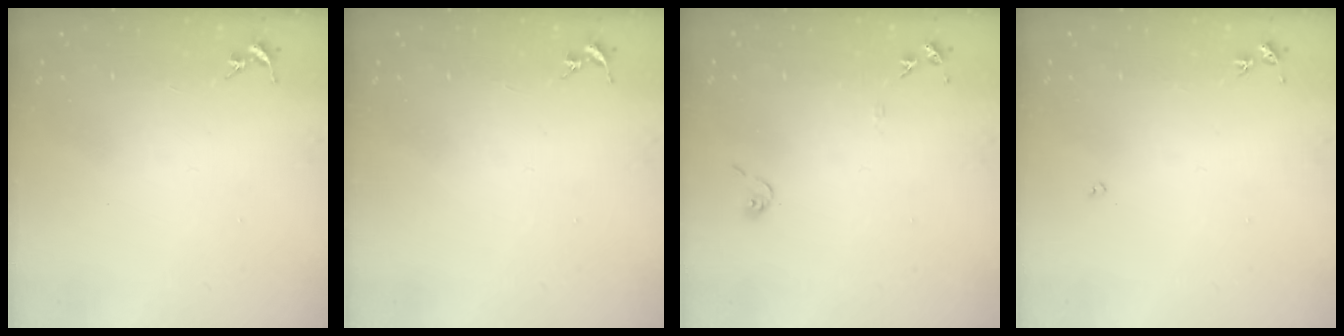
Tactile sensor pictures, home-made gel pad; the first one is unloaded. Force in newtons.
{"total": 0.0}
{"total": 6.8, "press": 6.8, "slide": 0.6}
{"total": 2.7, "press": 2.7, "slide": 0.5}